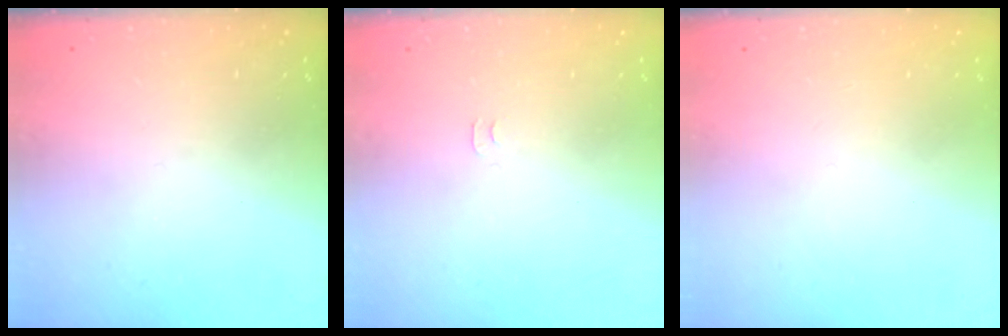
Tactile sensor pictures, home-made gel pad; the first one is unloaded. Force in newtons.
{"total": 3.1, "press": 3.0, "slide": 0.5}
{"total": 1.5, "press": 1.5, "slide": 0.1}